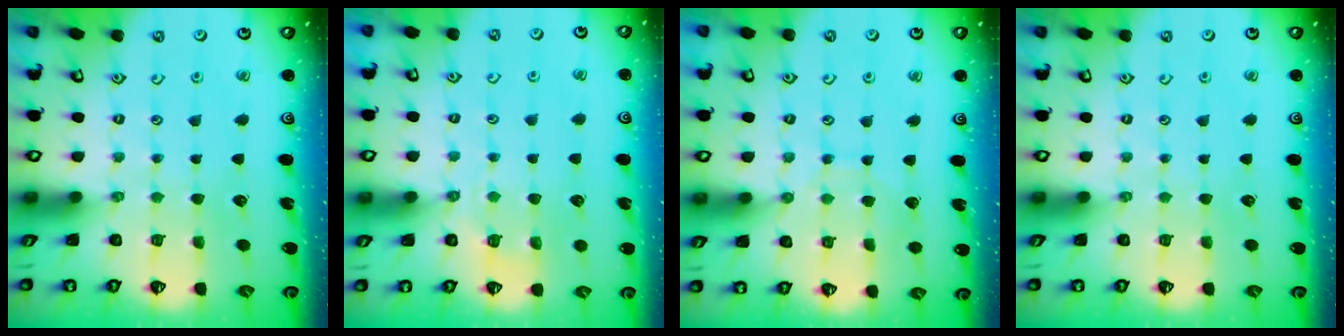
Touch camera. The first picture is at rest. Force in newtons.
{"total": 2.8, "press": 2.5, "slide": 1.3}
{"total": 5.1, "press": 5.1, "slide": 0.4}
{"total": 0.0}